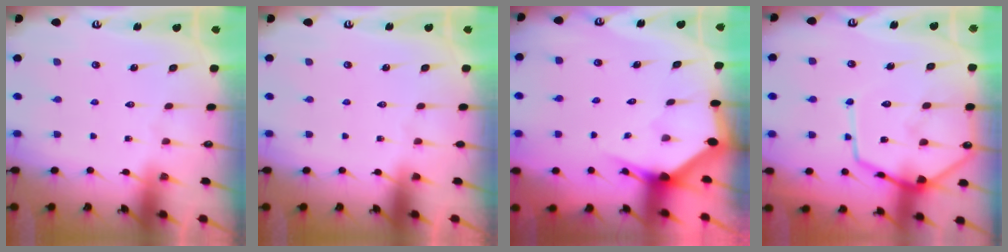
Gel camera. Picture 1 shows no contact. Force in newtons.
{"total": 0.0}
{"total": 2.6, "press": 2.6, "slide": 0.1}
{"total": 15.5, "press": 15.4, "slide": 1.3}